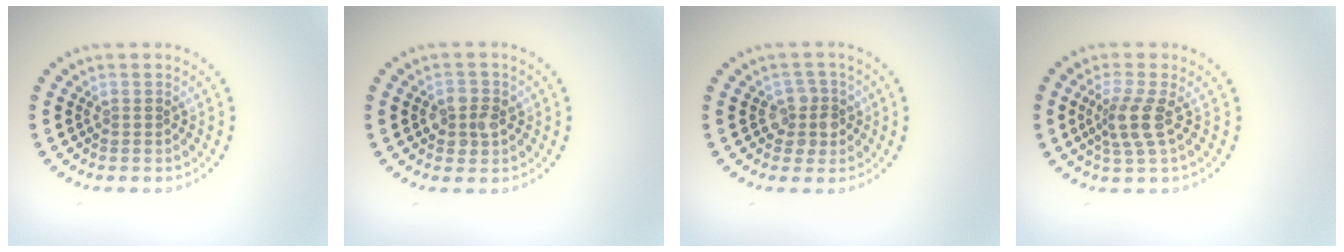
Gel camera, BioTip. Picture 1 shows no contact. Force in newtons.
{"total": 2.3, "press": 2.3, "slide": 0.5}
{"total": 2.4, "press": 2.2, "slide": 1.1}
{"total": 2.9, "press": 2.3, "slide": 1.8}